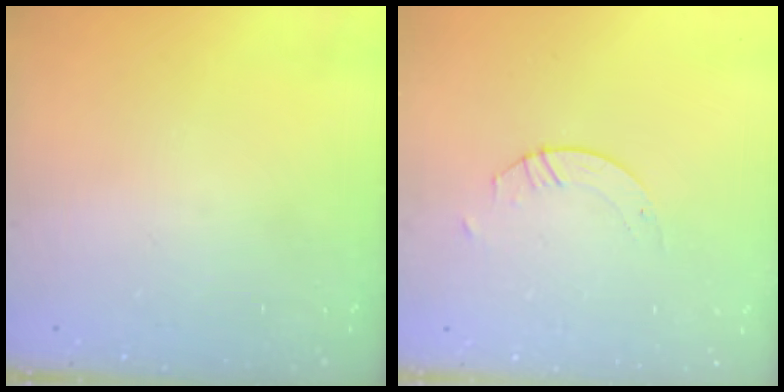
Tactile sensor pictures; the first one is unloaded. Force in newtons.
{"total": 2.6, "press": 2.6, "slide": 0.2}